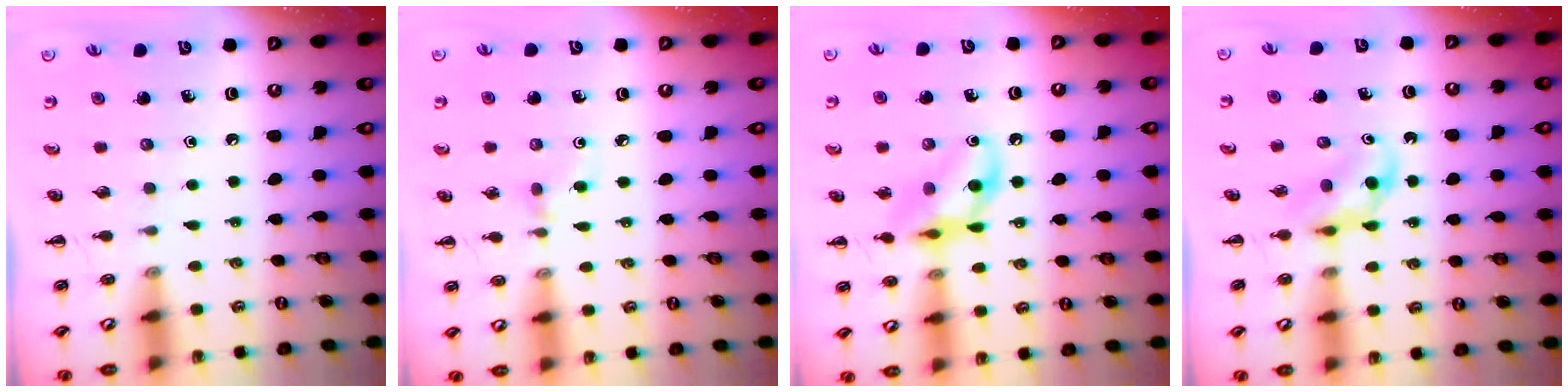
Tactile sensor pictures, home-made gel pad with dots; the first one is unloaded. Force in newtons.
{"total": 3.7, "press": 3.5, "slide": 1.2}
{"total": 12.3, "press": 12.2, "slide": 1.3}
{"total": 3.5, "press": 3.2, "slide": 1.4}